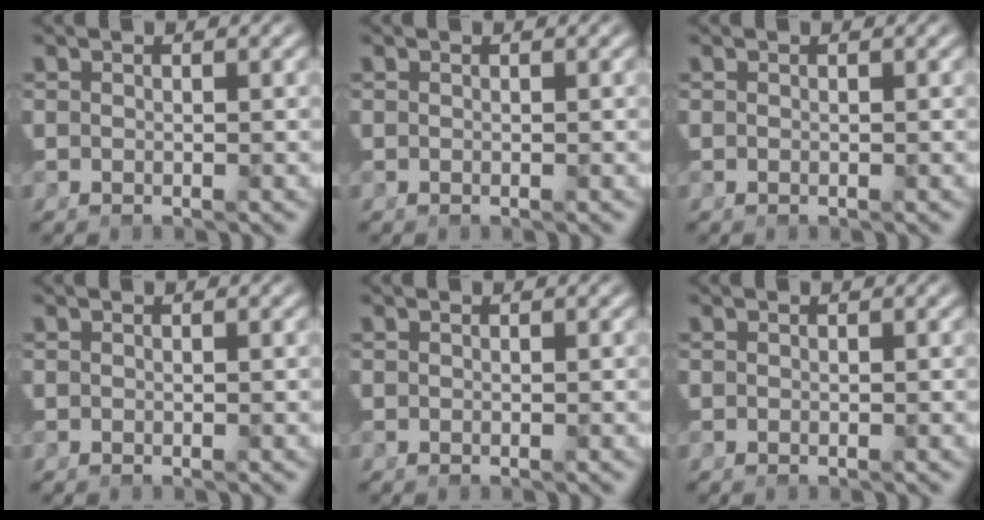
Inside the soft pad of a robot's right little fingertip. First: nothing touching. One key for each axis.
{"total": 0.0}
{"total": 0.0}
{"total": 0.0}
{"total": 0.0}
{"total": 0.0}